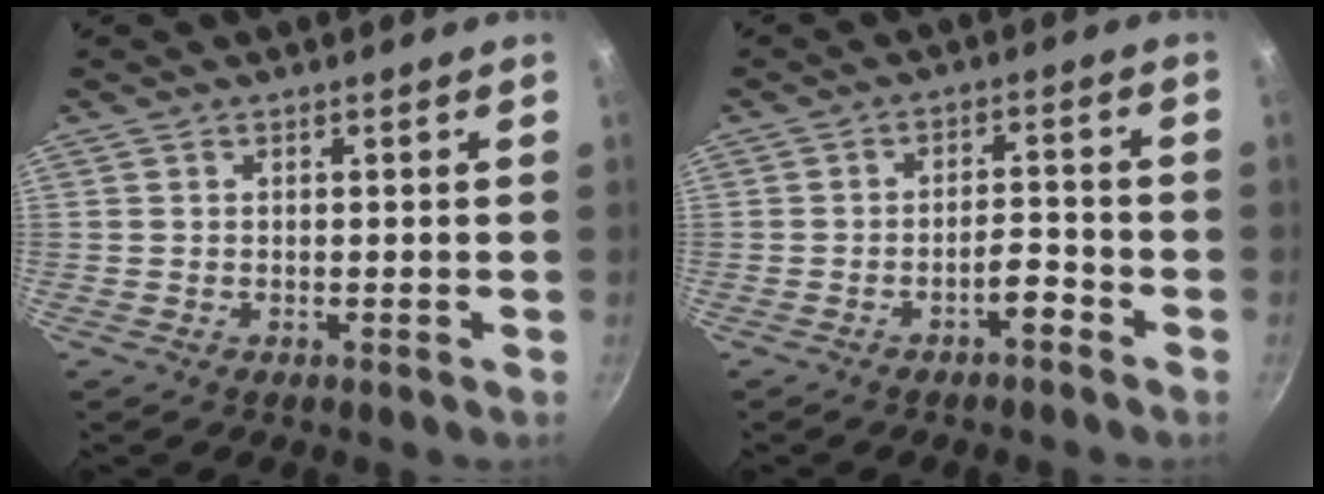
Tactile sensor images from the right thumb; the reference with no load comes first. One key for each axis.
{"total": 4.1, "fx": -2.6, "fy": 1.4, "fz": 2.8, "tx": -0.038, "ty": 0.031, "tz": -0.039}